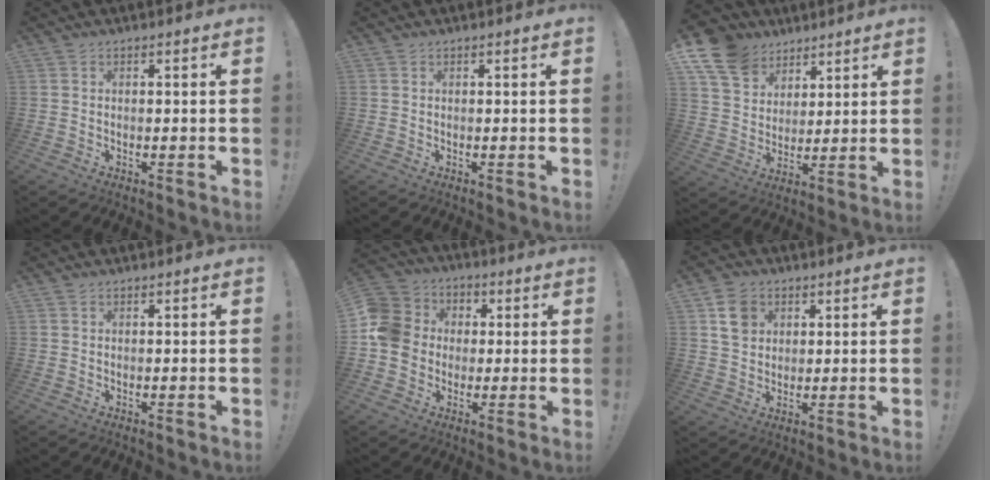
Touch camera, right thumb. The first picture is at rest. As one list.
[{"total": 0.0}, {"total": 14.0, "force": [8.8, 9.7, 5.0], "torque": [-0.091, -0.055, 0.172]}, {"total": 0.0}, {"total": 12.3, "force": [-0.4, 11.2, 5.1], "torque": [-0.094, 0.019, -0.004]}, {"total": 8.2, "force": [3.1, 6.6, 3.7], "torque": [-0.048, -0.001, 0.063]}]